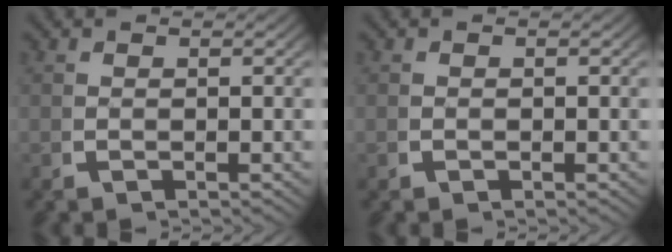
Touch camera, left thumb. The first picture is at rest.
{"total": 0.0}